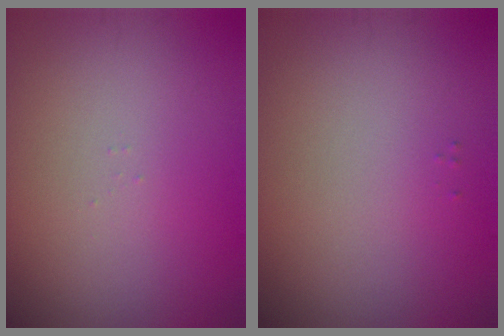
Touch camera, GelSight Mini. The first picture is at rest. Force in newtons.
{"total": 0.0}